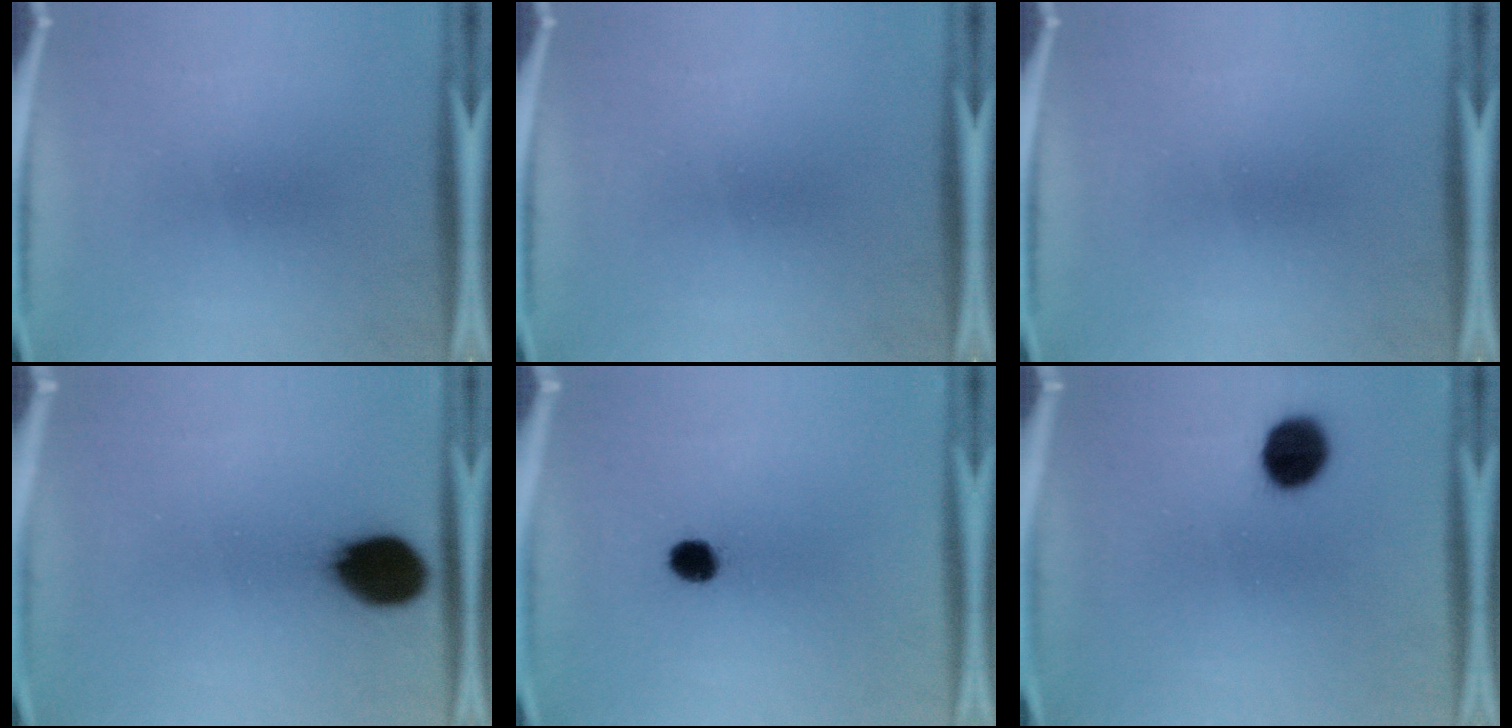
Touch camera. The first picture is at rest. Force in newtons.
{"total": 0.0}
{"total": 0.0}
{"total": 12.9}
{"total": 4.2}
{"total": 9.0}